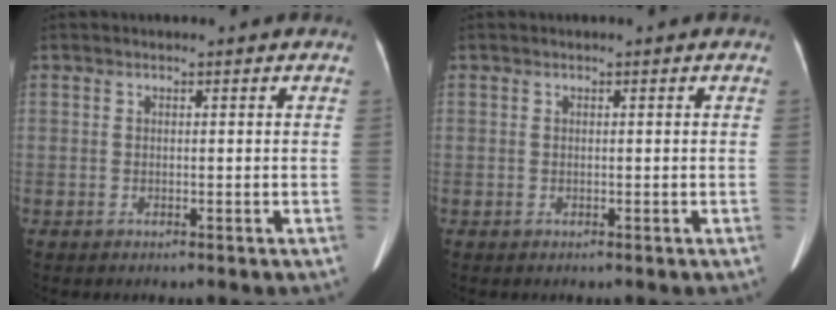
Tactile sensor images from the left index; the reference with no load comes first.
{"total": 0.0}